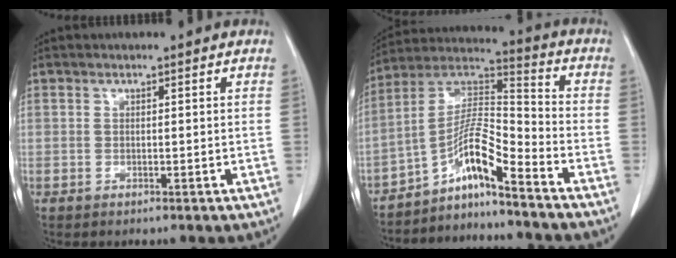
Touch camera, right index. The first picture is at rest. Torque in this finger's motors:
{"motor_torque": [0.91, -0.71, 0.40, 0.12]}